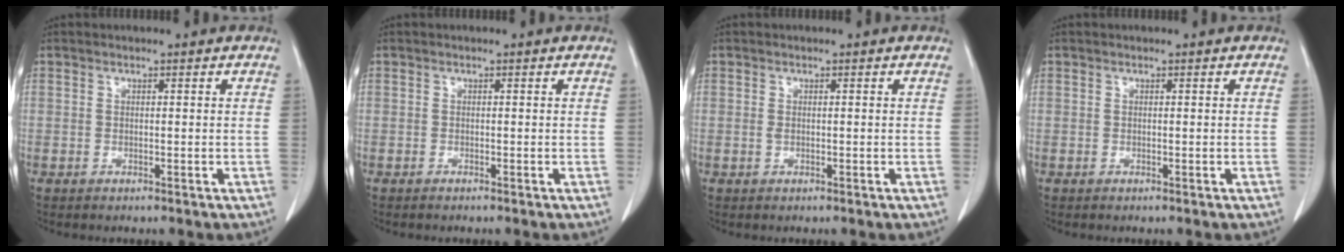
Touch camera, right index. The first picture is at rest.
{"total": 0.0}
{"total": 0.5, "force": [0.0, 0.3, 0.5], "torque": [-0.008, 0.001, 0.001]}
{"total": 0.0}